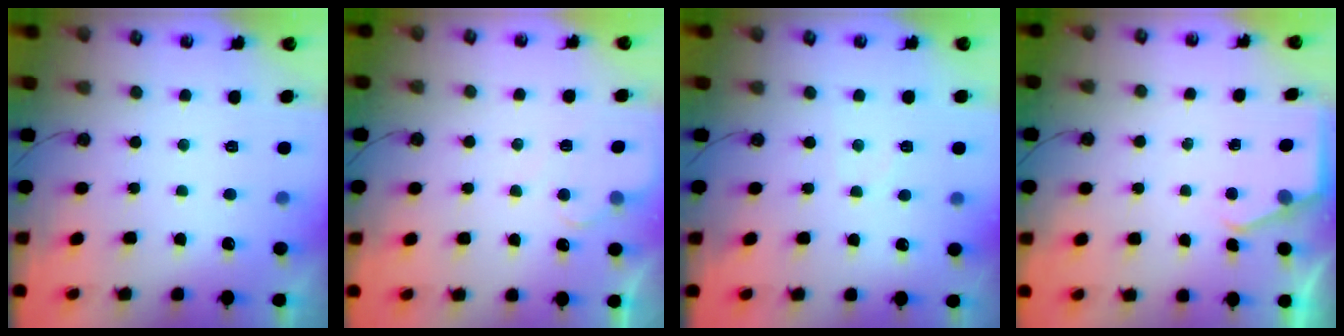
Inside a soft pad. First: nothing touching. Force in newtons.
{"total": 5.7, "press": 5.6, "slide": 0.7}
{"total": 3.7, "press": 3.7, "slide": 0.5}
{"total": 2.9, "press": 2.9, "slide": 0.5}